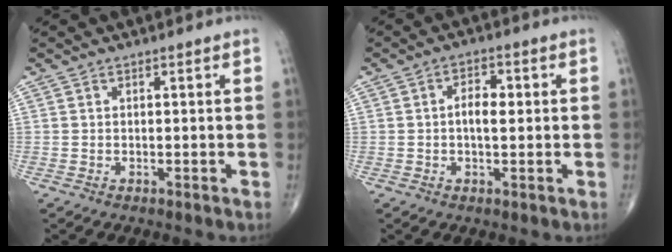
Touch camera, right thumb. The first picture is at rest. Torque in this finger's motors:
{"motor_torque": [-0.13, 0.25, 0.36, 0.02, 0.09]}